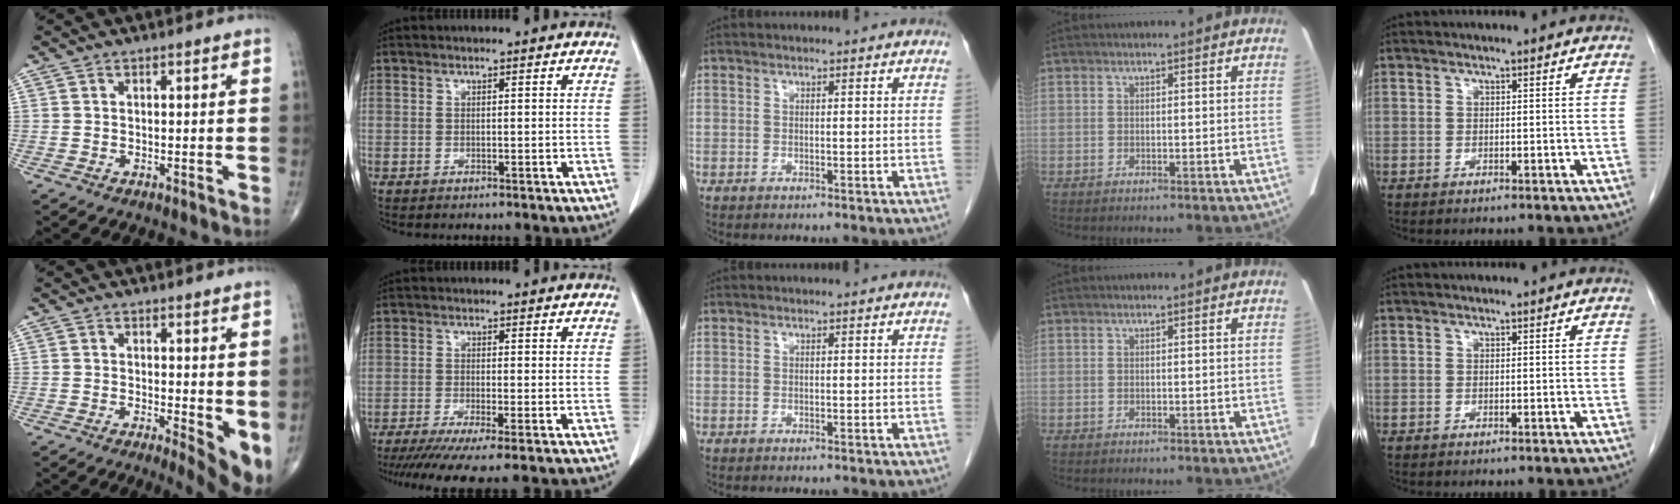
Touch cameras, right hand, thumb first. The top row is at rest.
{"thumb": {"total": 6.5, "force": [0.0, 2.4, 6.0], "torque": [-0.074, -0.013, 0.003]}, "index": {"total": 10.1, "force": [-7.5, 0.9, 6.7], "torque": [-0.107, -0.016, -0.115]}}